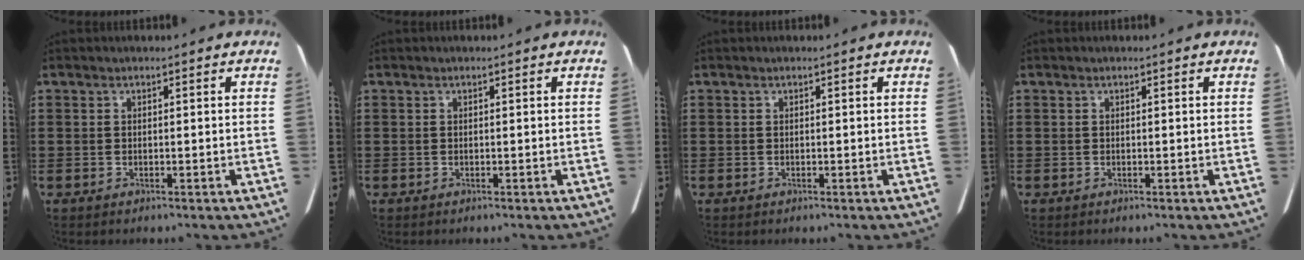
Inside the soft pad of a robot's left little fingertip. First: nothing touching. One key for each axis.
{"total": 0.0}
{"total": 0.0}
{"total": 0.0}